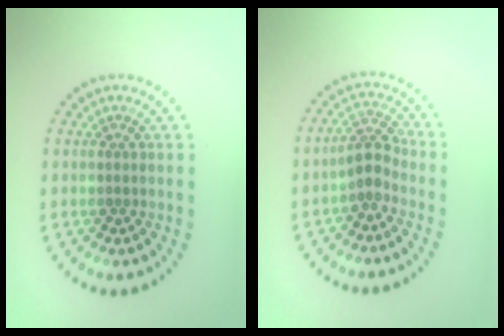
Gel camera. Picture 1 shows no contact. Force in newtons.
{"total": 2.3, "press": 2.0, "slide": 1.1}